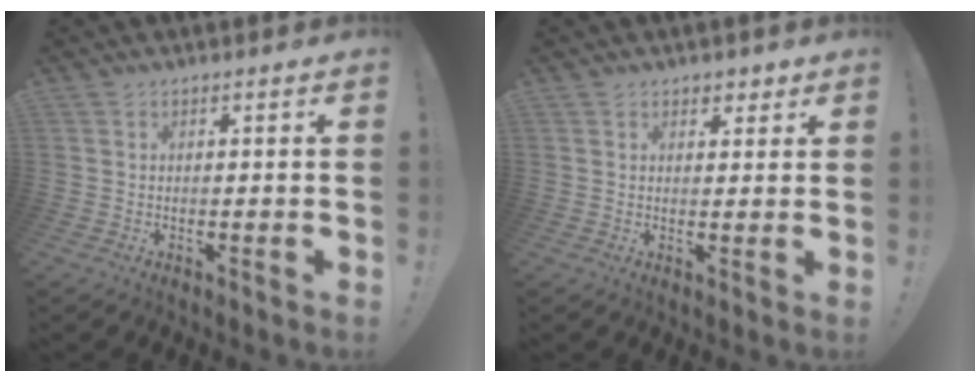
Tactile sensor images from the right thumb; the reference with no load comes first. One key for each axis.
{"total": 2.7, "fx": 1.9, "fy": 1.9, "fz": 0.6, "tx": 0.007, "ty": -0.010, "tz": 0.031}